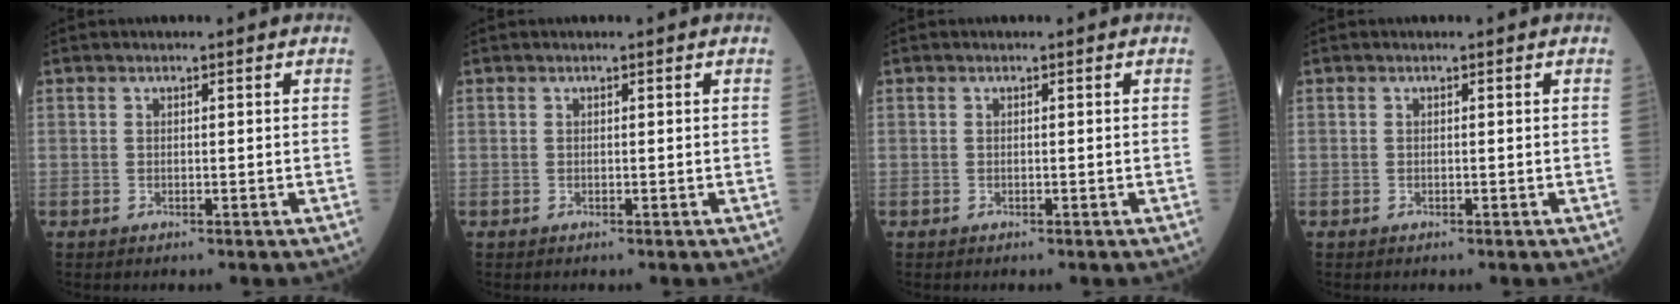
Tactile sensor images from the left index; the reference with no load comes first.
{"total": 0.0}
{"total": 0.0}
{"total": 0.0}